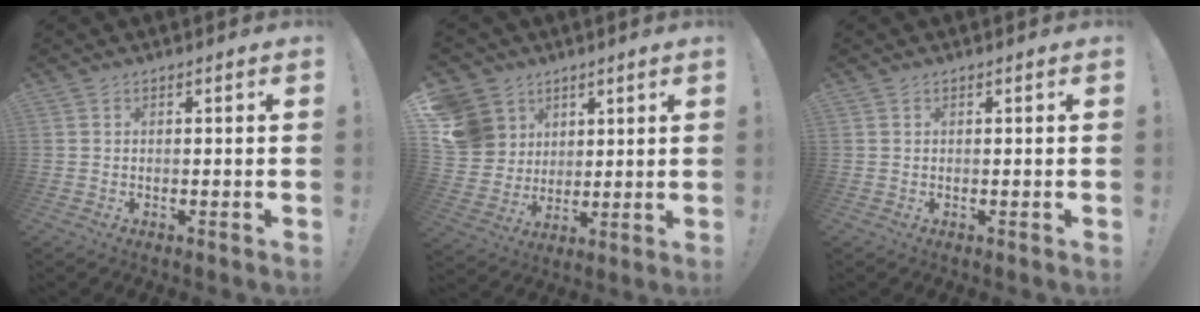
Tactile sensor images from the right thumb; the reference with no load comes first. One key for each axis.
{"total": 13.4, "fx": 4.3, "fy": 12.0, "fz": 4.0, "tx": -0.069, "ty": -0.018, "tz": 0.100}
{"total": 0.0}